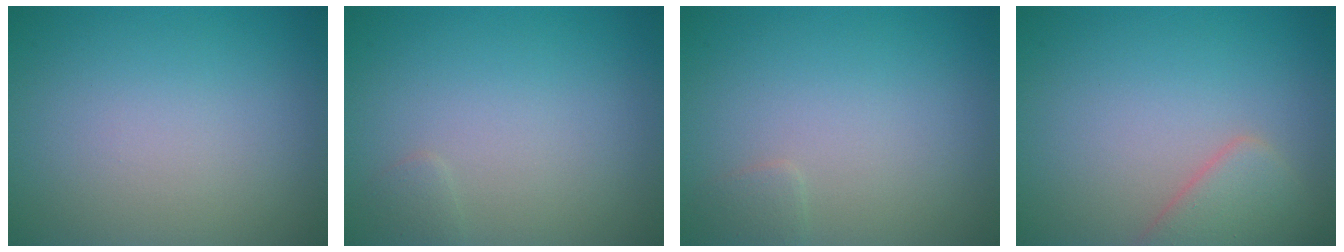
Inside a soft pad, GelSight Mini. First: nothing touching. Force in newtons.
{"total": 0.6, "press": 0.6, "slide": 0.1}
{"total": 0.8, "press": 0.8, "slide": 0.1}
{"total": 2.8, "press": 2.8, "slide": 0.3}